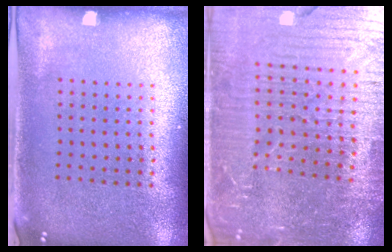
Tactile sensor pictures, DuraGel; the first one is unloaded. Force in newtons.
{"total": 5.2, "press": 4.9, "slide": 1.9}